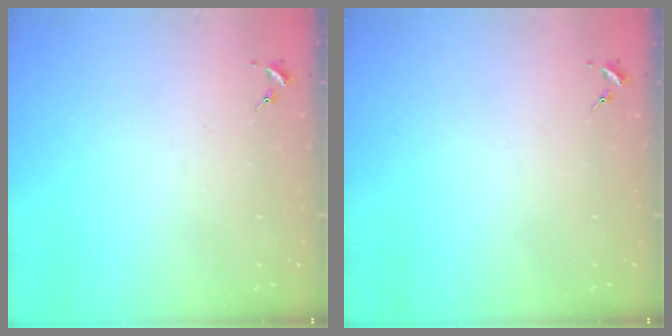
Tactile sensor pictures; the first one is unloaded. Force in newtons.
{"total": 0.0}